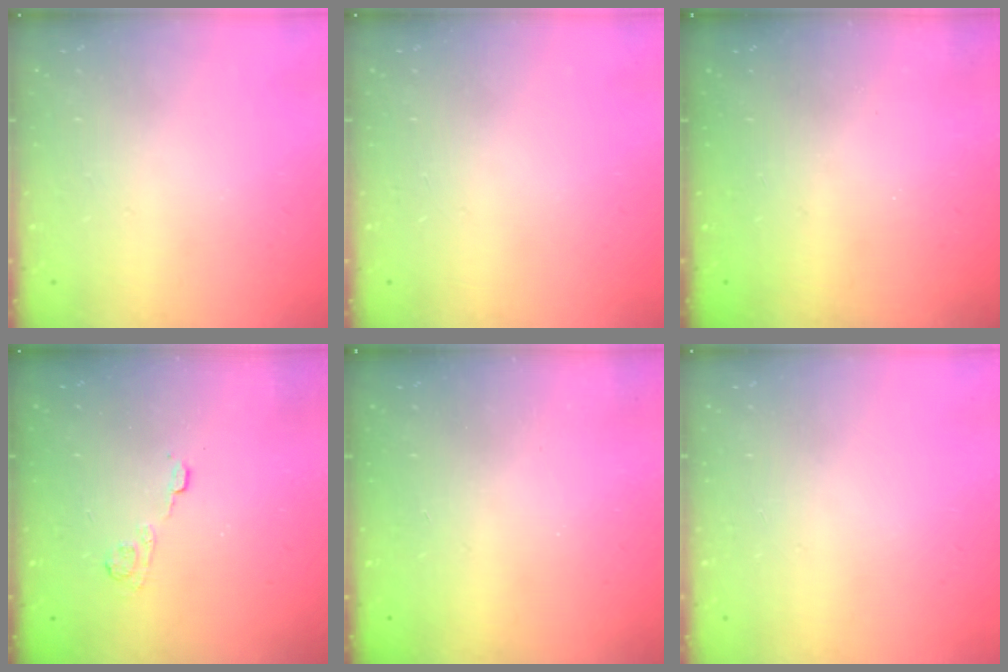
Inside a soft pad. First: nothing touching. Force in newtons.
{"total": 0.0}
{"total": 2.3, "press": 2.2, "slide": 0.8}
{"total": 3.5, "press": 3.2, "slide": 1.4}
{"total": 2.3, "press": 2.2, "slide": 0.7}
{"total": 0.0}